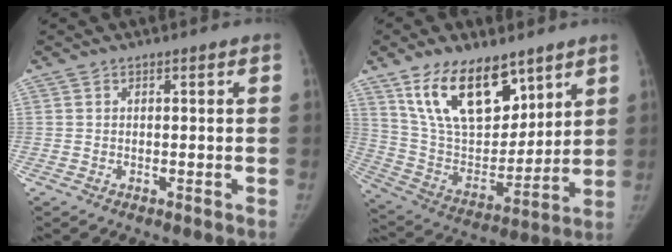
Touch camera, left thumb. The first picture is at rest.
{"total": 19.9, "force": [12.1, 10.3, 12.0], "torque": [-0.162, -0.061, 0.232]}